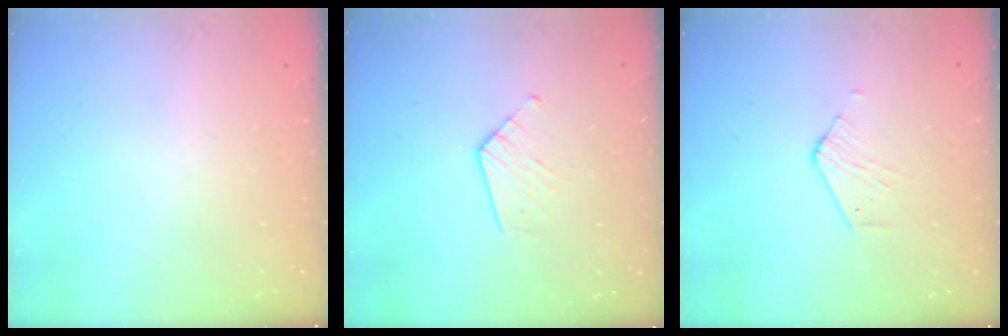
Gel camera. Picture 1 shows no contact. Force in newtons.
{"total": 7.1, "press": 7.1, "slide": 0.5}
{"total": 2.4, "press": 2.4, "slide": 0.2}